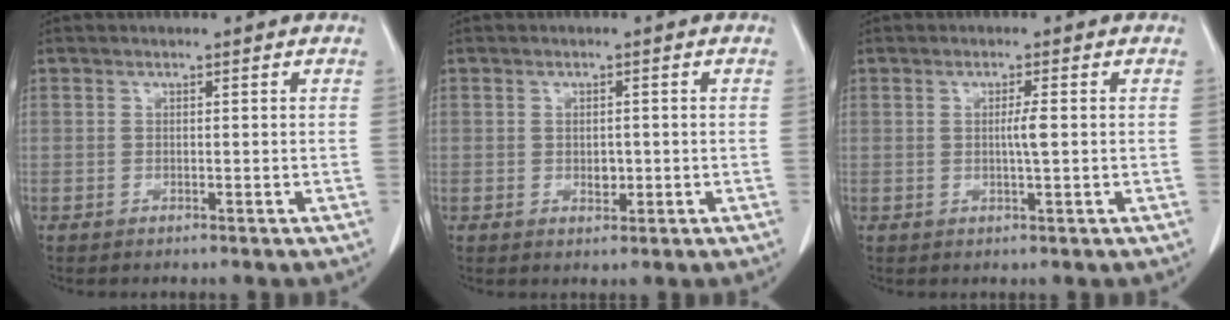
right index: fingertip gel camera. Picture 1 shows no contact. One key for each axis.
{"total": 1.8, "fx": -0.2, "fy": 1.2, "fz": 1.3, "tx": -0.023, "ty": 0.002, "tz": 0.004}
{"total": 2.0, "fx": 0.0, "fy": -0.2, "fz": 2.0, "tx": -0.036, "ty": -0.001, "tz": -0.002}